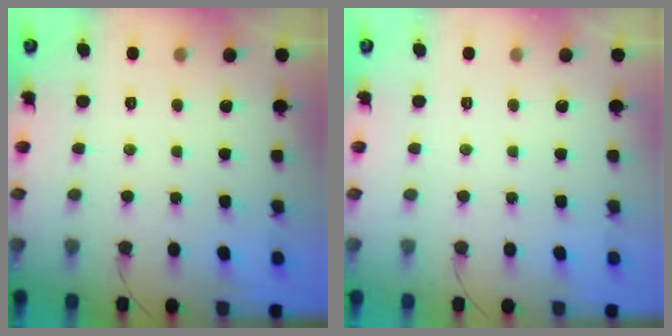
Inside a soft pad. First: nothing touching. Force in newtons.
{"total": 0.0}